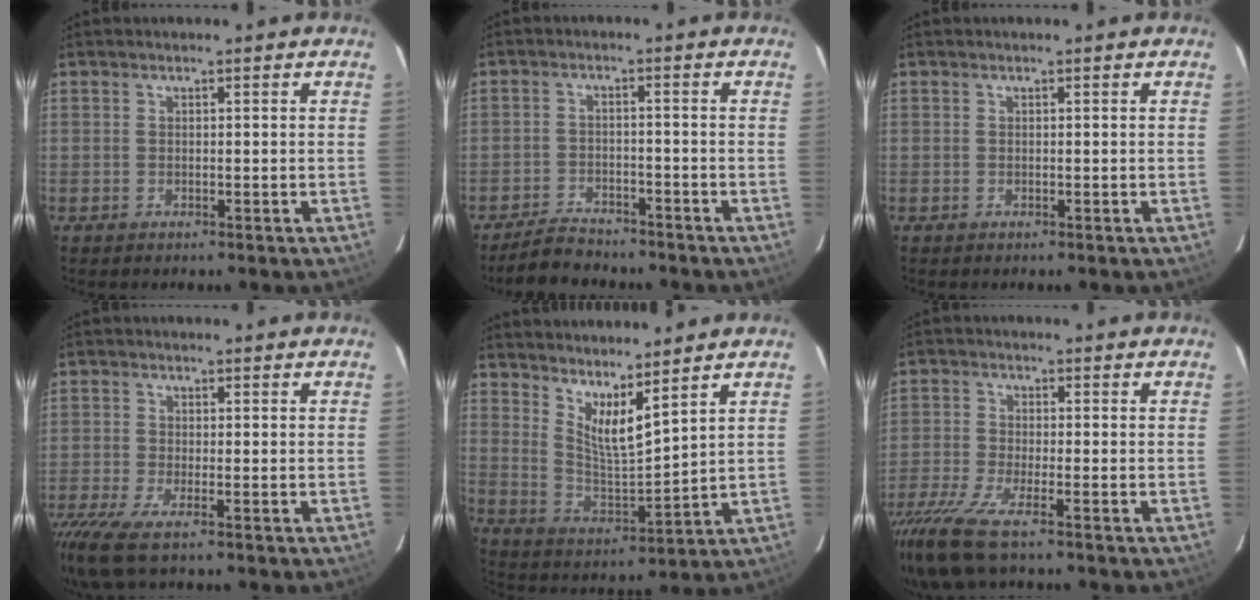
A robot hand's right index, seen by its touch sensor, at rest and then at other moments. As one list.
[{"total": 6.1, "force": [-5.6, 2.1, 1.4], "torque": [-0.051, 0.004, -0.089]}, {"total": 0.0}, {"total": 10.0, "force": [-7.5, 1.1, 6.5], "torque": [-0.159, -0.044, -0.142]}, {"total": 9.0, "force": [6.7, 1.3, 5.9], "torque": [-0.100, -0.016, 0.126]}, {"total": 10.0, "force": [-7.8, 0.8, 6.1], "torque": [-0.148, -0.039, -0.149]}]